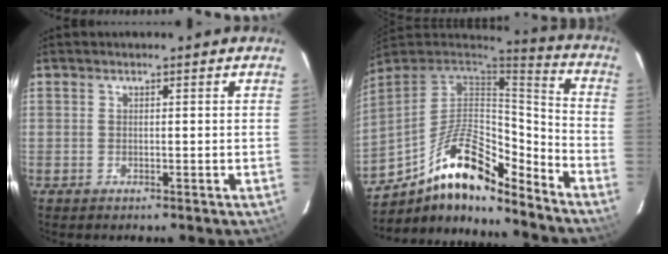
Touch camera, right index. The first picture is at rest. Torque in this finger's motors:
{"motor_torque": [0.43, -1.50, 0.72, 0.15]}